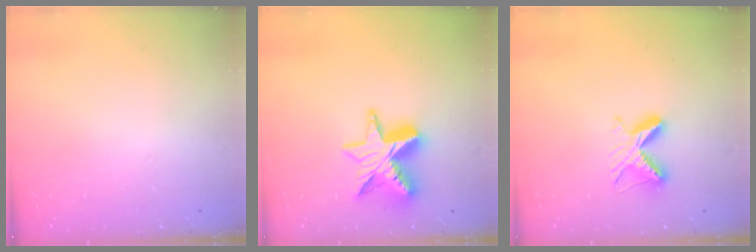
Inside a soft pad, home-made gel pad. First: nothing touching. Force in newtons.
{"total": 12.5, "press": 12.4, "slide": 1.1}
{"total": 6.7, "press": 6.7, "slide": 0.8}